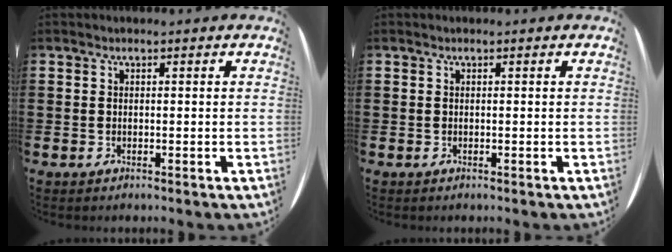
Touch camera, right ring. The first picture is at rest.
{"total": 0.0}